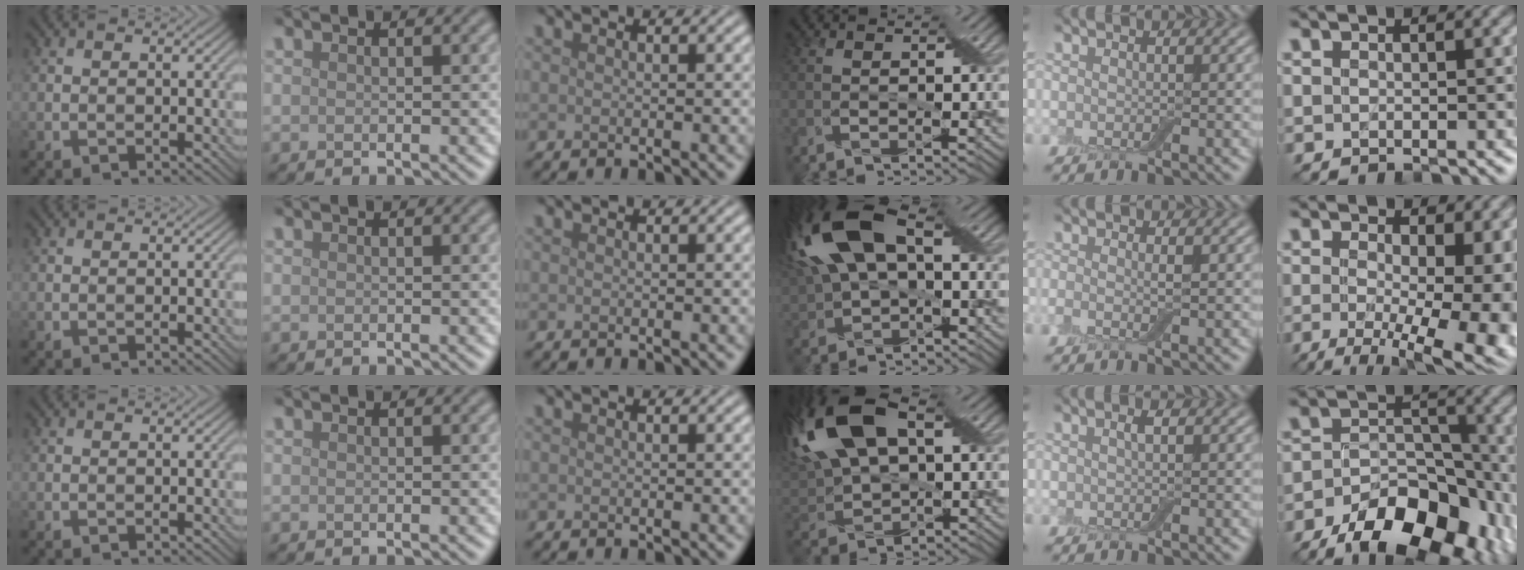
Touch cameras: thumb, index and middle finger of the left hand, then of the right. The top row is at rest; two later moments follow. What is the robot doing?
{"motion": "wrap", "object": "adhesive wrap"}